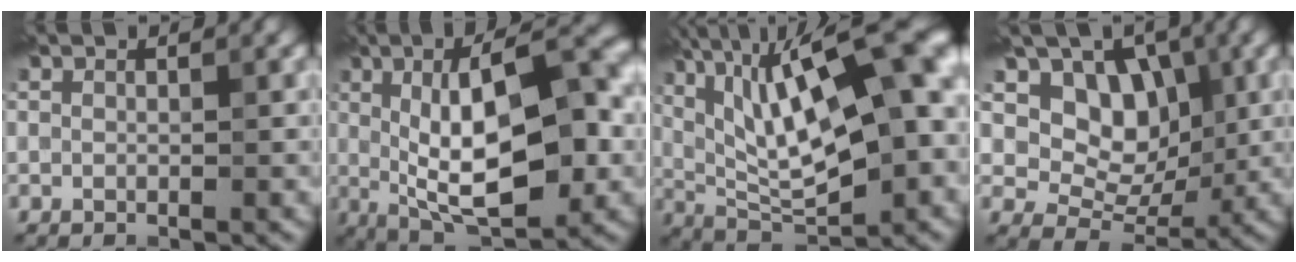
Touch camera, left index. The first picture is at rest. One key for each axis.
{"total": 12.6, "fx": 0.2, "fy": 4.5, "fz": 11.7, "tx": -0.172, "ty": 0.011, "tz": -0.003}
{"total": 16.8, "fx": 4.5, "fy": 5.7, "fz": 15.2, "tx": -0.235, "ty": 0.022, "tz": 0.069}
{"total": 7.7, "fx": 2.6, "fy": 6.0, "fz": 4.1, "tx": -0.060, "ty": -0.006, "tz": 0.046}